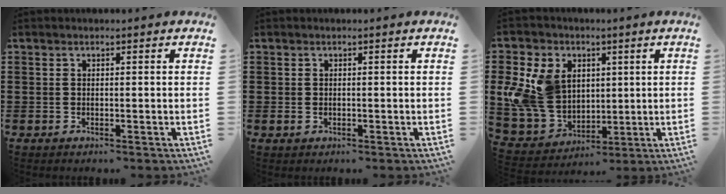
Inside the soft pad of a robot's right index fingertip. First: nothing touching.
{"total": 0.6, "force": [-0.1, 0.6, 0.3], "torque": [-0.007, 0.003, -0.003]}
{"total": 13.7, "force": [2.2, 10.8, 8.1], "torque": [-0.223, 0.018, 0.045]}